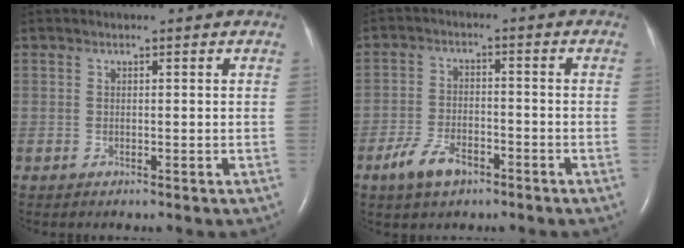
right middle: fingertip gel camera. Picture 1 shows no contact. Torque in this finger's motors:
{"motor_torque": [0.52, -0.39, 0.09, 0.02]}